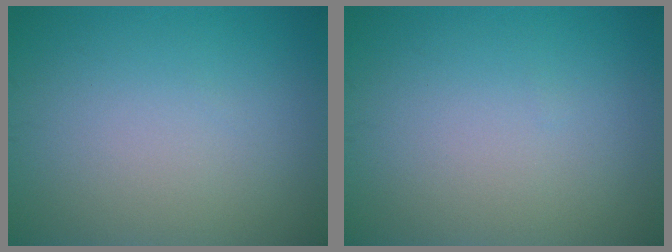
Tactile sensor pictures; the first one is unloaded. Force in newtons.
{"total": 0.0}